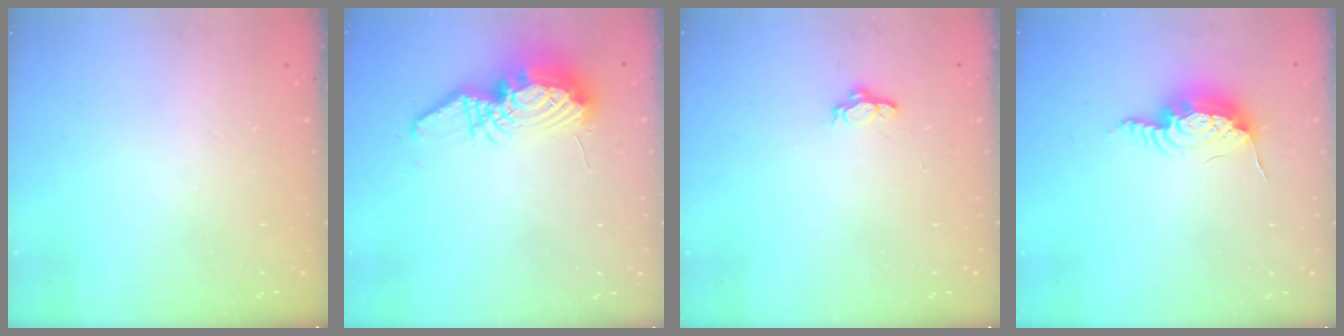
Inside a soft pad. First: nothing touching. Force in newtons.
{"total": 13.3, "press": 13.2, "slide": 1.7}
{"total": 4.2, "press": 3.8, "slide": 1.9}
{"total": 11.9, "press": 11.9, "slide": 0.9}